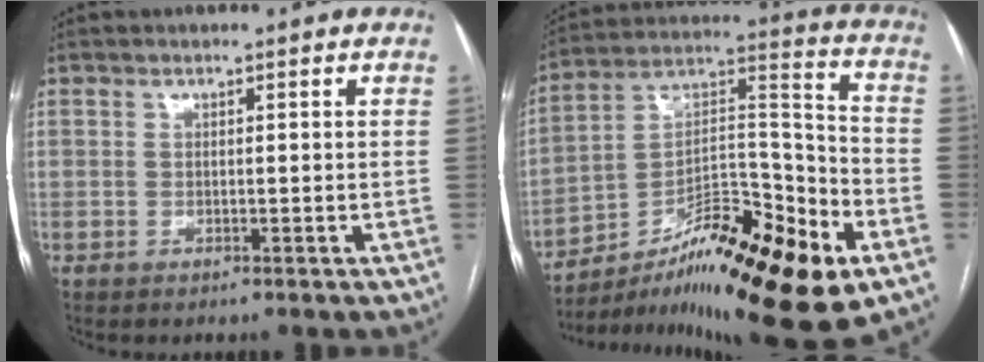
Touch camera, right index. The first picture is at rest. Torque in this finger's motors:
{"motor_torque": [0.60, -1.10, 0.22, 0.00]}